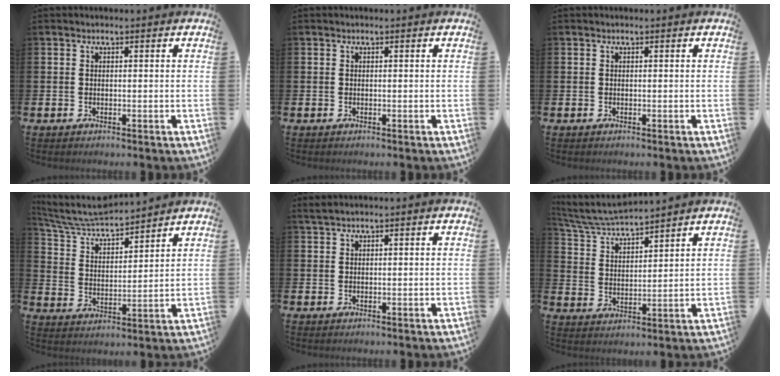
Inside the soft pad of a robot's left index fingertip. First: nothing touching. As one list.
[{"total": 0.0}, {"total": 0.0}, {"total": 6.4, "force": [6.2, 1.2, 1.4], "torque": [-0.065, -0.048, 0.105]}, {"total": 1.2, "force": [1.0, 0.0, 0.6], "torque": [-0.020, 0.006, 0.020]}, {"total": 5.7, "force": [5.5, 0.3, 1.2], "torque": [-0.052, -0.037, 0.096]}]